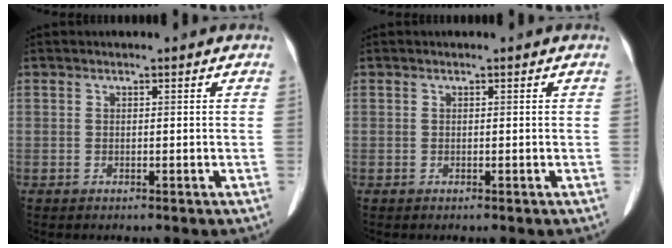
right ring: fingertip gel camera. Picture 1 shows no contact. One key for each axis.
{"total": 0.0}